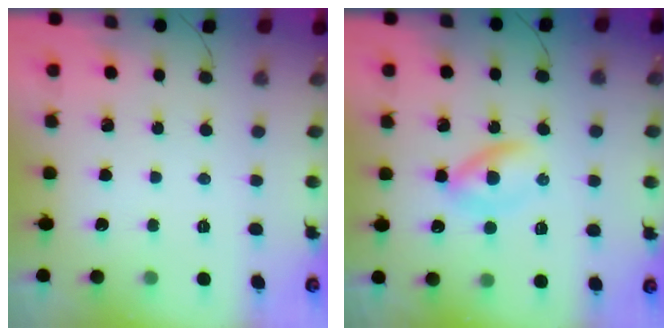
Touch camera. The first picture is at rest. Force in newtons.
{"total": 3.4, "press": 3.2, "slide": 1.1}